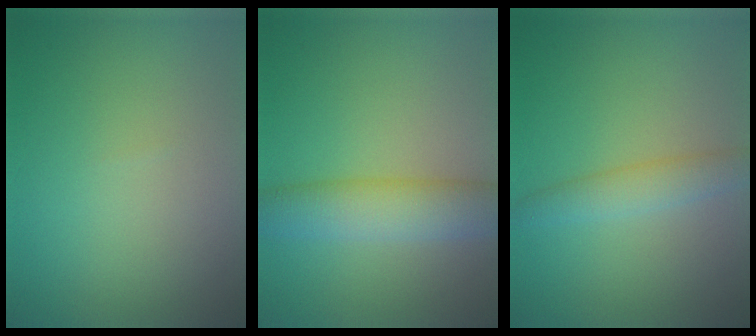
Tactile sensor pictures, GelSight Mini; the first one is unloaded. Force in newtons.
{"total": 5.3, "press": 5.3, "slide": 0.1}
{"total": 2.6, "press": 2.6, "slide": 0.0}